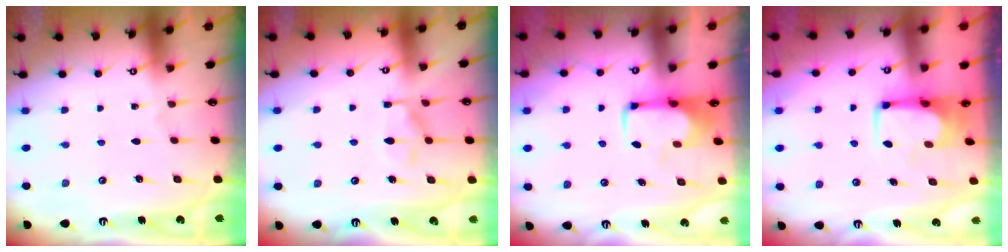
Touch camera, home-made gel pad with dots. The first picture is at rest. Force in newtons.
{"total": 9.0, "press": 9.0, "slide": 0.7}
{"total": 1.7, "press": 1.6, "slide": 0.4}
{"total": 6.0, "press": 6.0, "slide": 0.7}